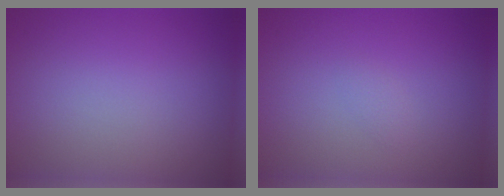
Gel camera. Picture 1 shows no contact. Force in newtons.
{"total": 0.6, "press": 0.6, "slide": 0.0}